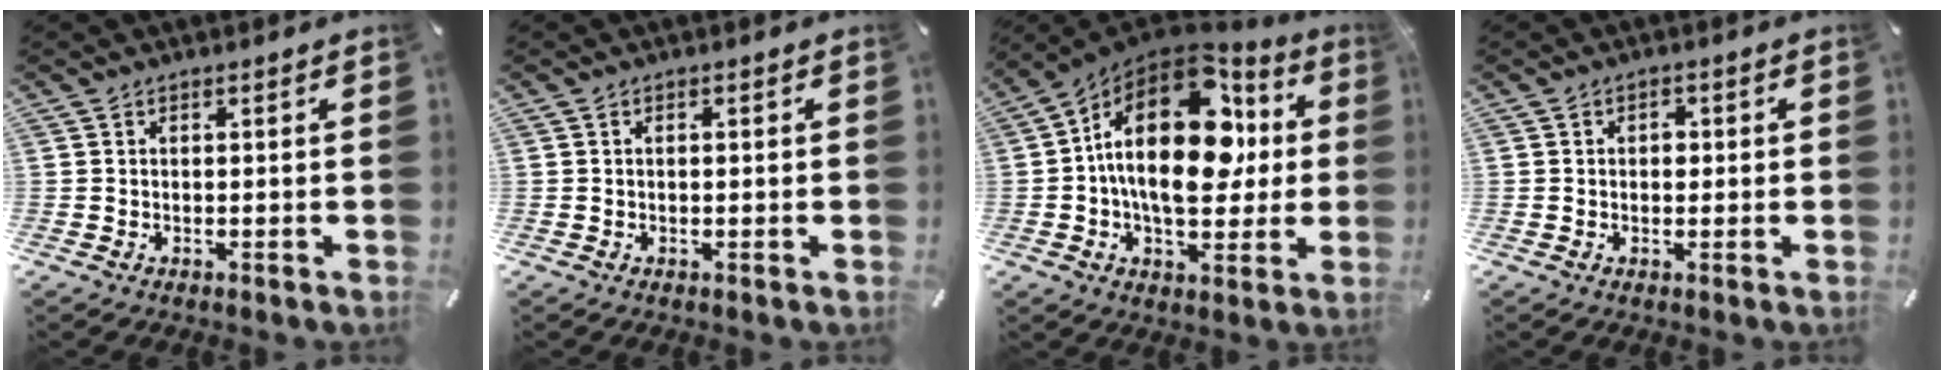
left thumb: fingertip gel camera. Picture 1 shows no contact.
{"total": 0.7, "force": [0.0, 0.3, 0.6], "torque": [-0.011, 0.002, -0.001]}
{"total": 25.1, "force": [4.2, 14.9, 19.8], "torque": [-0.333, -0.018, 0.073]}
{"total": 2.3, "force": [0.1, 1.7, 1.5], "torque": [-0.006, -0.003, -0.006]}